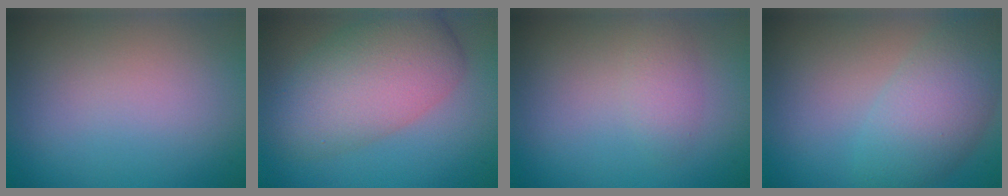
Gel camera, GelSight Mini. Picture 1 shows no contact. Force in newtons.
{"total": 7.5, "press": 7.5, "slide": 0.4}
{"total": 1.5, "press": 1.5, "slide": 0.0}
{"total": 5.5, "press": 5.5, "slide": 0.1}